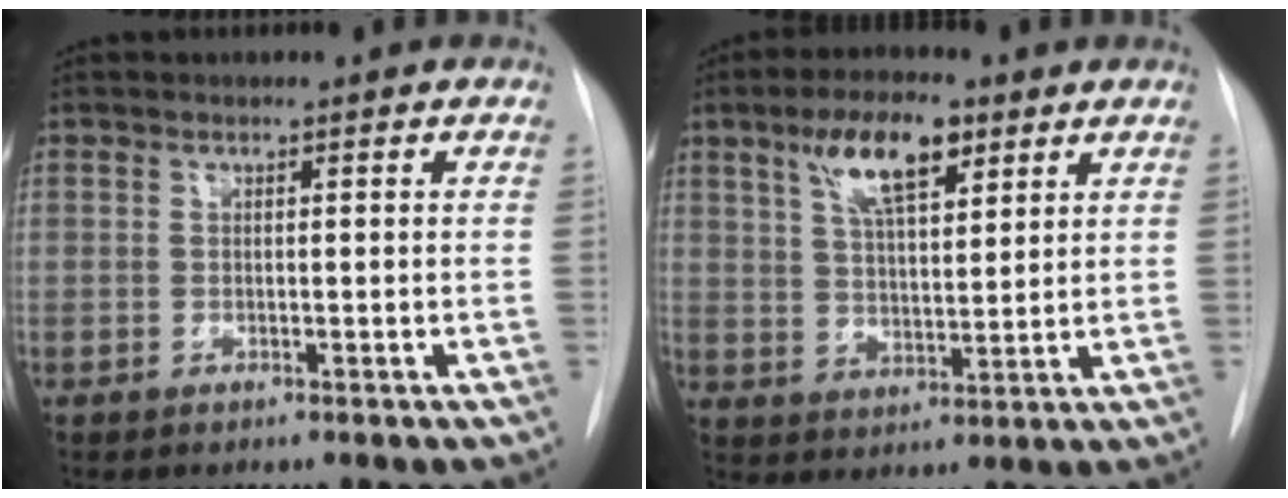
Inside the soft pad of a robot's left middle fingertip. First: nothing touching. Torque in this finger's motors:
{"motor_torque": [1.31, -0.83, 0.45, 0.20]}